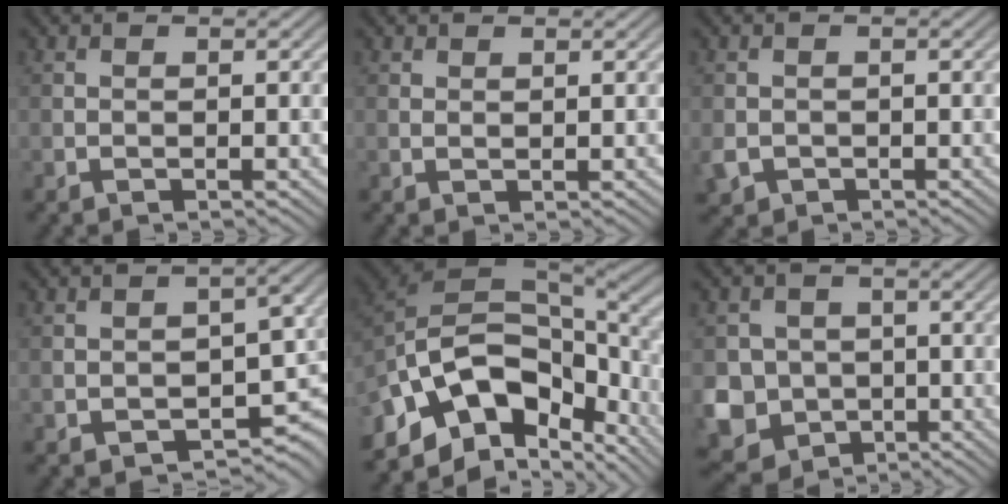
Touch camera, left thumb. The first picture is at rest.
{"total": 0.5, "force": [0.5, 0.1, 0.2], "torque": [-0.005, -0.002, 0.010]}
{"total": 2.2, "force": [-1.0, 1.7, 1.0], "torque": [-0.027, -0.013, -0.021]}
{"total": 6.6, "force": [-1.7, 4.2, 4.8], "torque": [-0.061, -0.018, -0.025]}
{"total": 15.0, "force": [-5.6, 8.1, 11.3], "torque": [-0.264, -0.013, -0.096]}
{"total": 8.4, "force": [-2.4, 7.8, 2.3], "torque": [-0.072, -0.026, -0.066]}